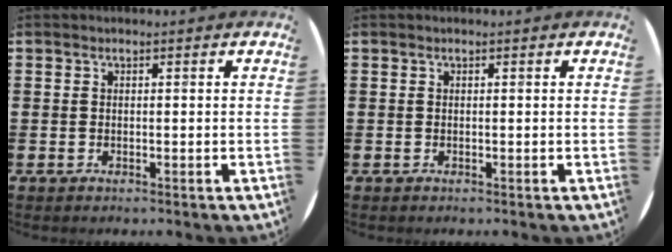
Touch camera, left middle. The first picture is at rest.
{"total": 0.0}